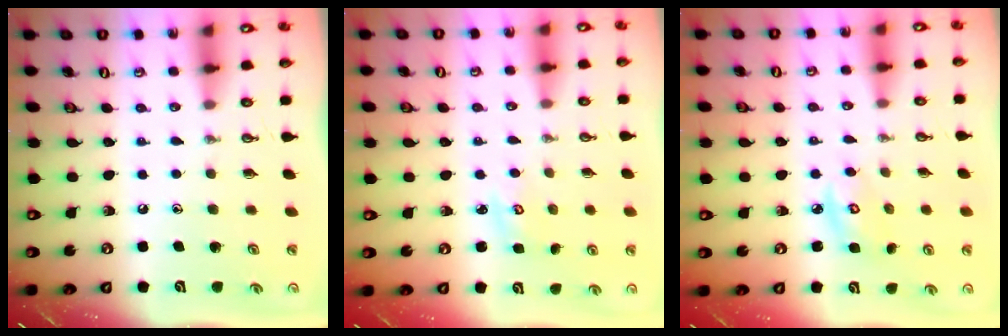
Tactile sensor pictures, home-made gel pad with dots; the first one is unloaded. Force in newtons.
{"total": 2.3, "press": 2.3, "slide": 0.2}
{"total": 4.8, "press": 4.7, "slide": 0.2}